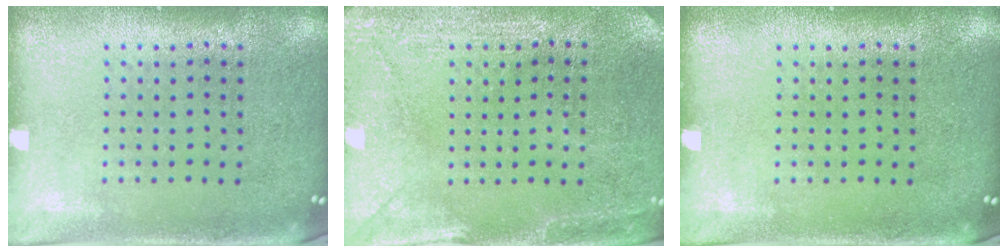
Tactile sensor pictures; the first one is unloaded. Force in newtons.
{"total": 2.8, "press": 2.7, "slide": 0.9}
{"total": 0.0}